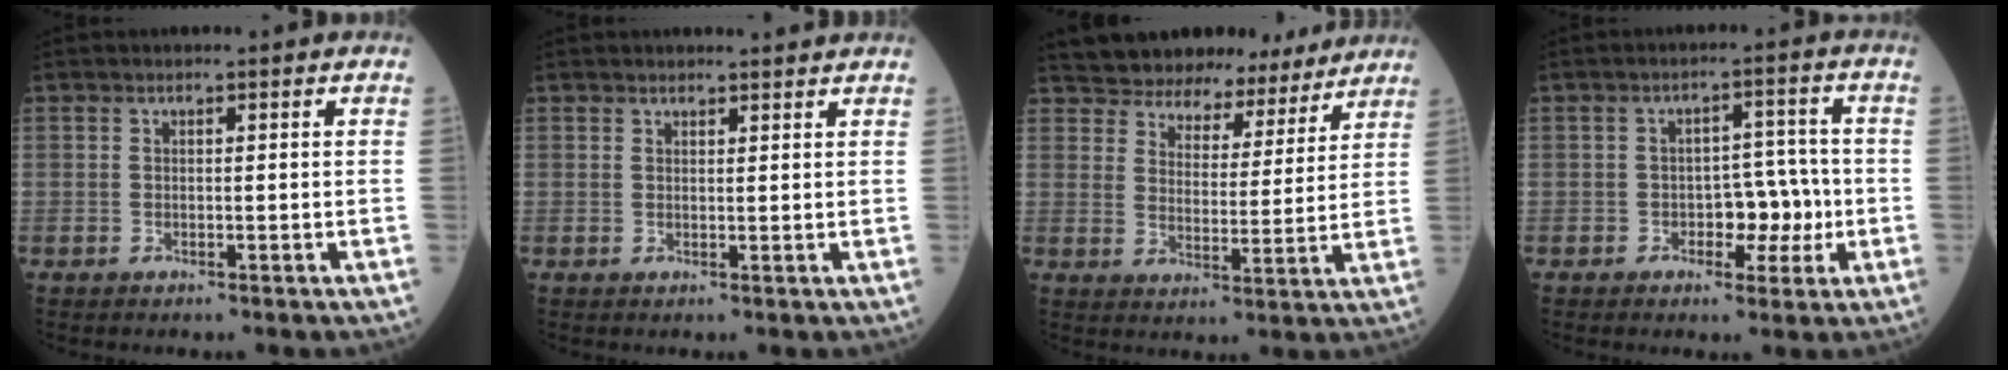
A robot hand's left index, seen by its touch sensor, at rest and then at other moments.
{"total": 2.9, "force": [2.9, 0.5, 0.1], "torque": [0.001, 0.010, 0.034]}
{"total": 13.4, "force": [12.5, 4.2, 2.3], "torque": [-0.020, 0.009, 0.165]}
{"total": 5.3, "force": [-1.6, 3.1, 4.0], "torque": [-0.052, 0.013, -0.023]}